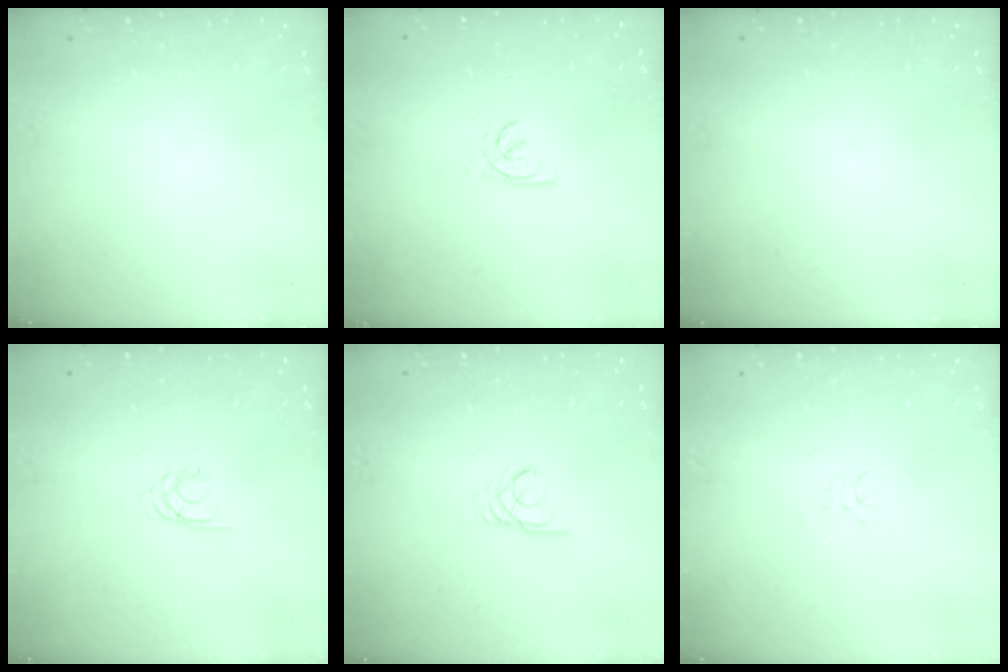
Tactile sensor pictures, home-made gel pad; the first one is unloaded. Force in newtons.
{"total": 1.6, "press": 1.6, "slide": 0.3}
{"total": 0.0}
{"total": 1.9, "press": 1.9, "slide": 0.2}
{"total": 2.2, "press": 2.2, "slide": 0.2}
{"total": 4.1, "press": 4.1, "slide": 0.5}